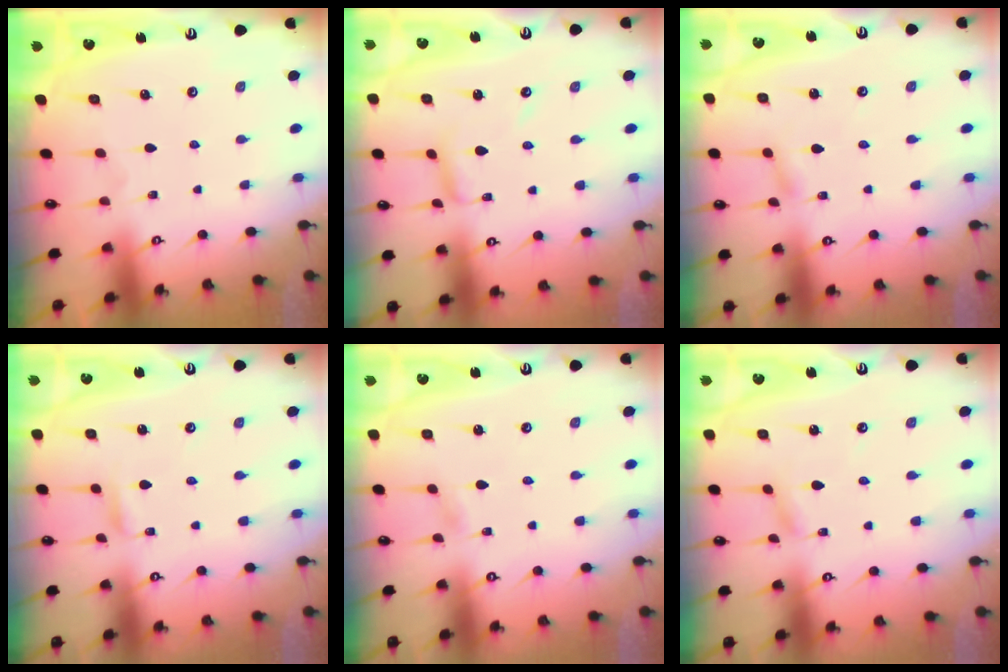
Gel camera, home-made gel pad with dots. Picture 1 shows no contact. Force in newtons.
{"total": 5.8, "press": 5.8, "slide": 0.5}
{"total": 1.5, "press": 1.5, "slide": 0.2}
{"total": 1.6, "press": 1.6, "slide": 0.2}
{"total": 1.1, "press": 1.1, "slide": 0.1}
{"total": 2.0, "press": 2.0, "slide": 0.2}